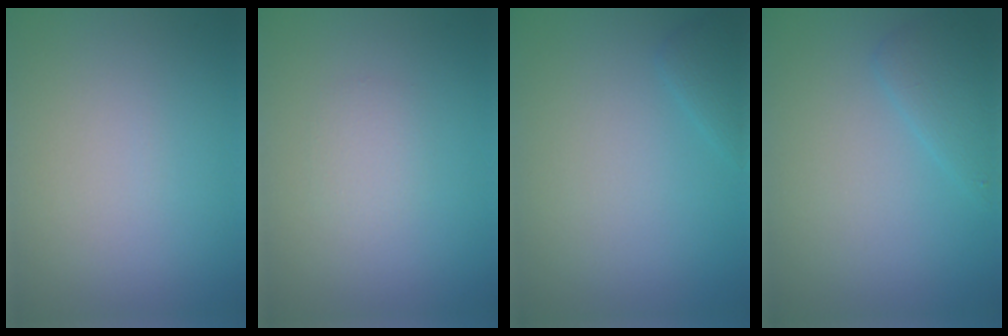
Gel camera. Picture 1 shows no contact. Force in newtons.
{"total": 1.2, "press": 1.2, "slide": 0.0}
{"total": 1.1, "press": 1.1, "slide": 0.0}
{"total": 2.1, "press": 2.0, "slide": 0.2}